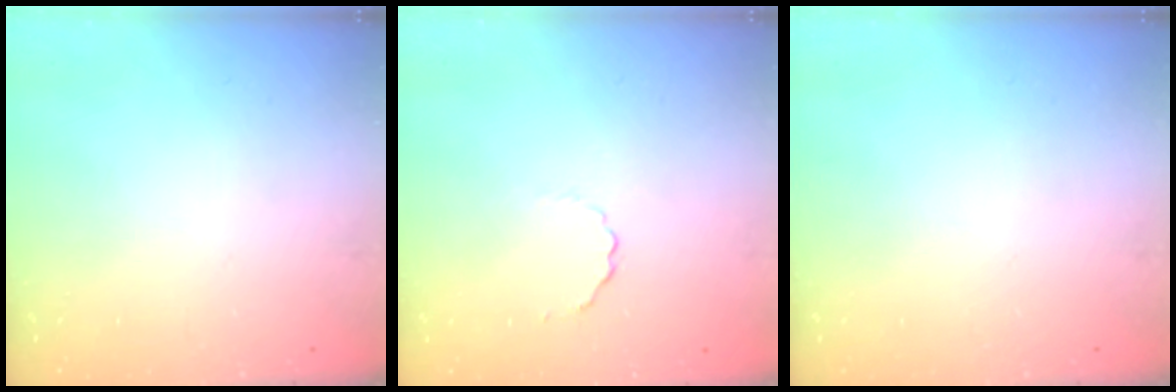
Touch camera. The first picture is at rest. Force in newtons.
{"total": 2.2, "press": 2.1, "slide": 0.8}
{"total": 0.0}